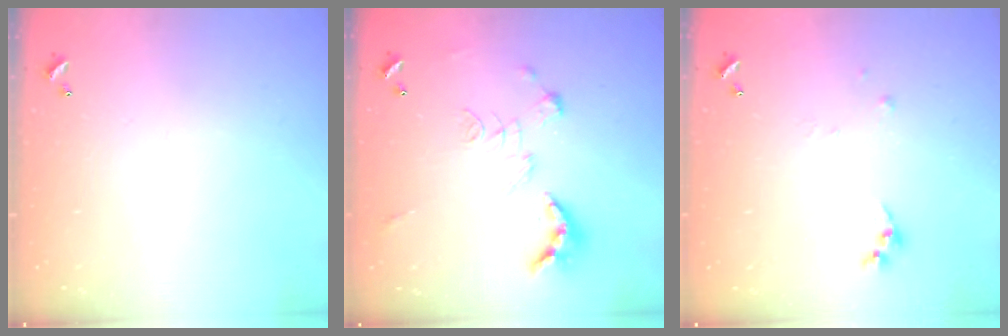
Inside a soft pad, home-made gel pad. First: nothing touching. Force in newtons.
{"total": 2.5, "press": 2.0, "slide": 1.5}
{"total": 4.9, "press": 4.9, "slide": 0.4}